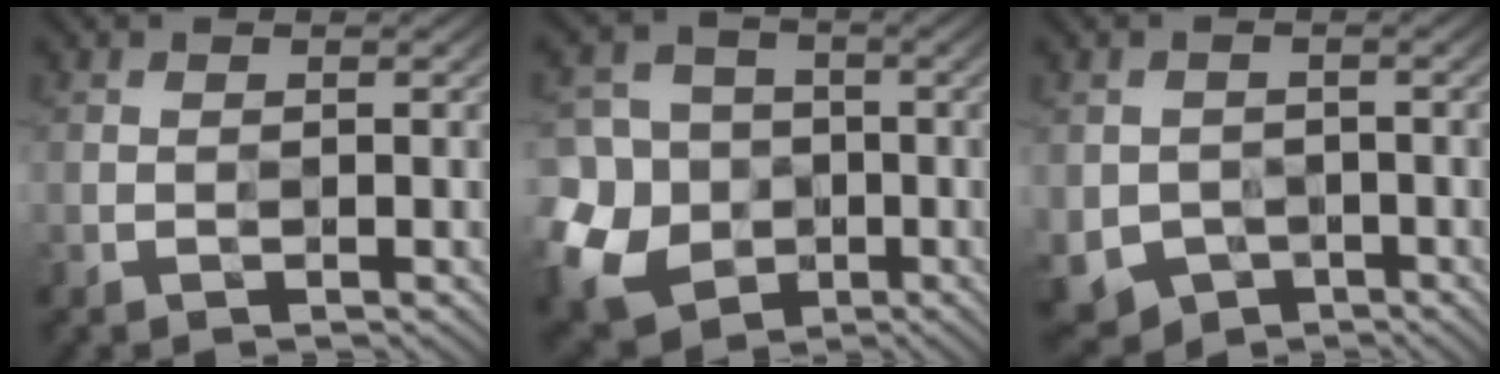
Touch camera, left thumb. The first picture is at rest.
{"total": 11.7, "force": [-3.0, 10.5, 4.3], "torque": [-0.153, -0.028, -0.075]}
{"total": 4.0, "force": [-1.6, 3.5, 1.1], "torque": [-0.038, -0.019, -0.026]}